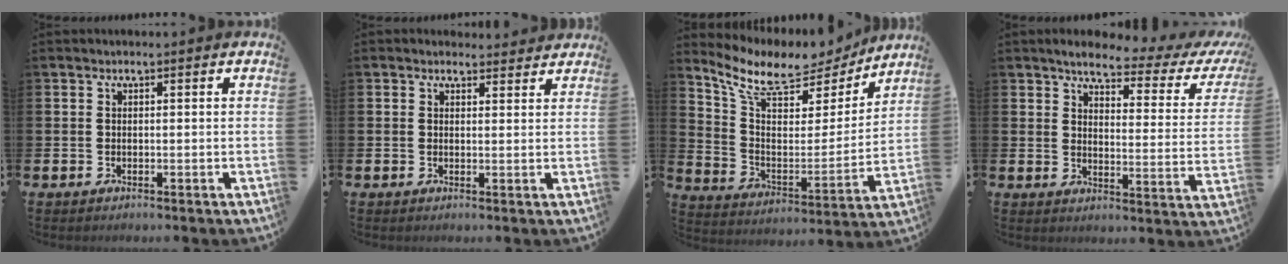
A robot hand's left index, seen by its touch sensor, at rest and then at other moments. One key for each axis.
{"total": 1.8, "fx": 1.7, "fy": 0.7, "fz": 0.0, "tx": 0.004, "ty": -0.004, "tz": 0.028}
{"total": 9.2, "fx": 7.9, "fy": 3.4, "fz": 3.3, "tx": -0.104, "ty": -0.051, "tz": 0.135}
{"total": 4.4, "fx": 3.6, "fy": 1.1, "fz": 2.2, "tx": -0.057, "ty": -0.024, "tz": 0.052}